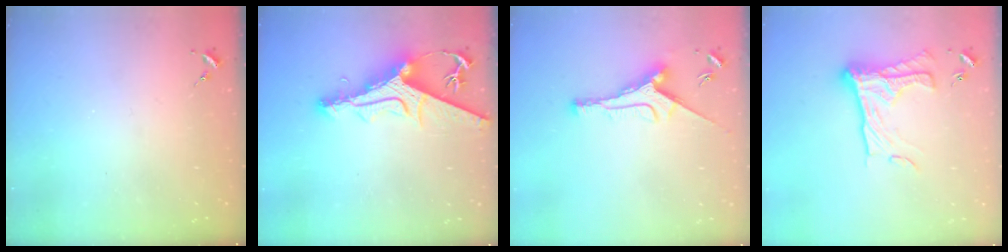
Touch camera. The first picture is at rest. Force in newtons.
{"total": 11.8, "press": 11.8, "slide": 1.4}
{"total": 9.9, "press": 9.9, "slide": 0.5}
{"total": 17.1, "press": 17.0, "slide": 1.3}